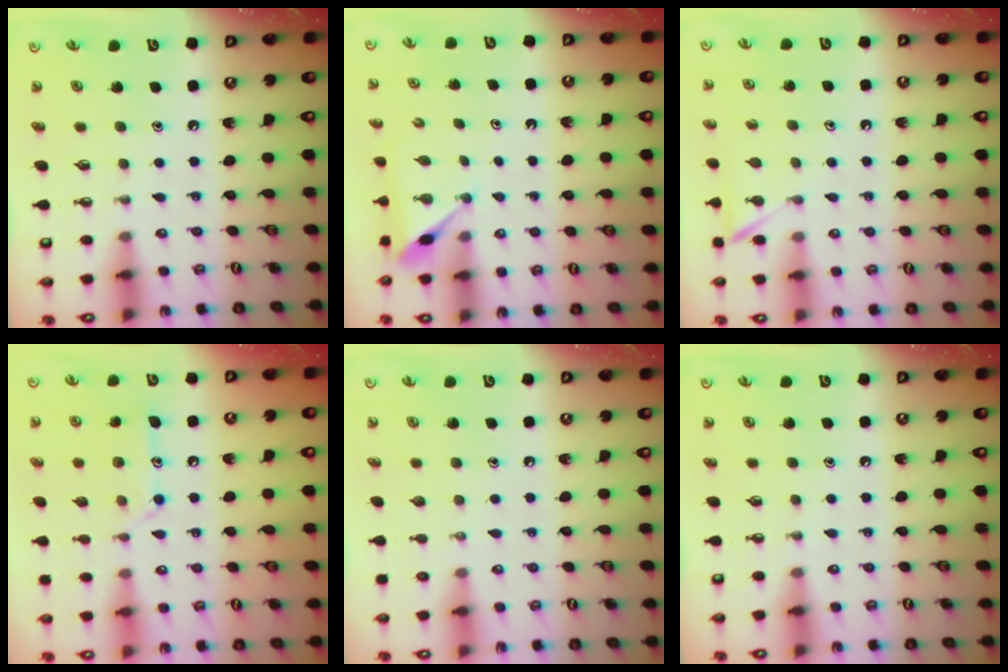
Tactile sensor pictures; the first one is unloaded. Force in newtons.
{"total": 3.7, "press": 3.7, "slide": 0.2}
{"total": 5.3, "press": 5.2, "slide": 0.6}
{"total": 12.8, "press": 12.8, "slide": 0.8}
{"total": 0.0}
{"total": 0.0}